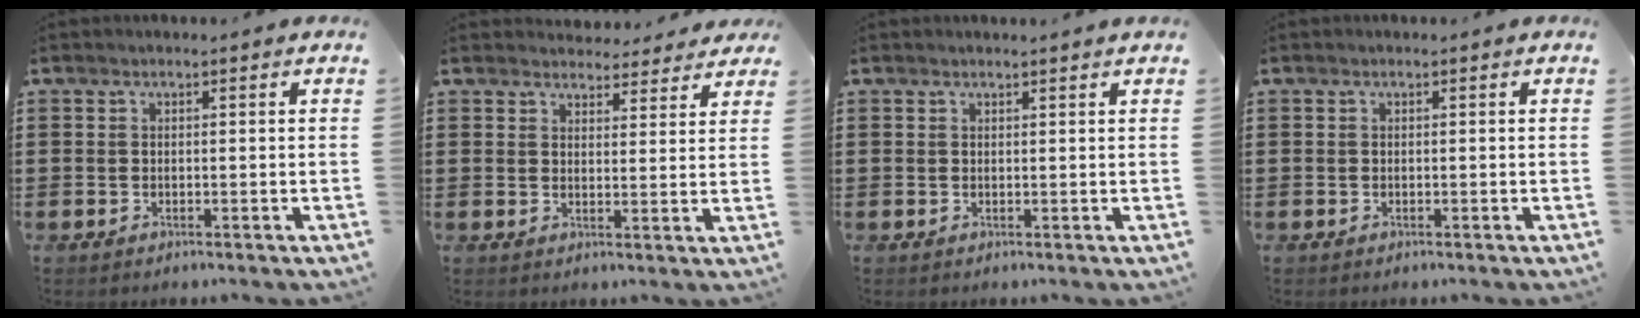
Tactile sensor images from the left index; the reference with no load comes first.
{"total": 3.8, "force": [3.7, 0.8, 0.4], "torque": [-0.012, -0.016, 0.067]}
{"total": 1.0, "force": [1.0, -0.1, 0.2], "torque": [-0.006, -0.003, 0.020]}
{"total": 0.0}